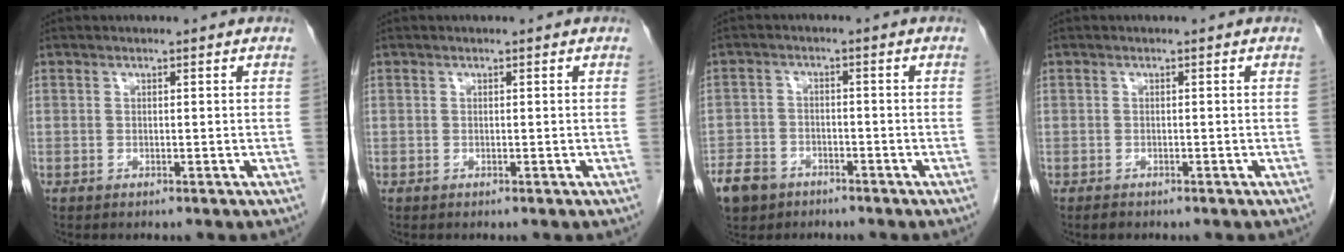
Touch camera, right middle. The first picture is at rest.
{"total": 0.0}
{"total": 6.9, "force": [-4.7, 4.6, 2.1], "torque": [-0.050, 0.005, -0.080]}
{"total": 0.8, "force": [-0.6, 0.4, 0.3], "torque": [-0.009, -0.001, -0.007]}